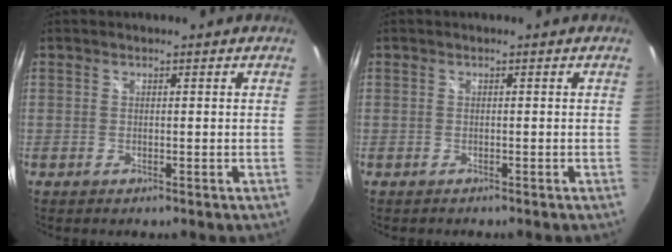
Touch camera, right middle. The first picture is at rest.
{"total": 0.0}